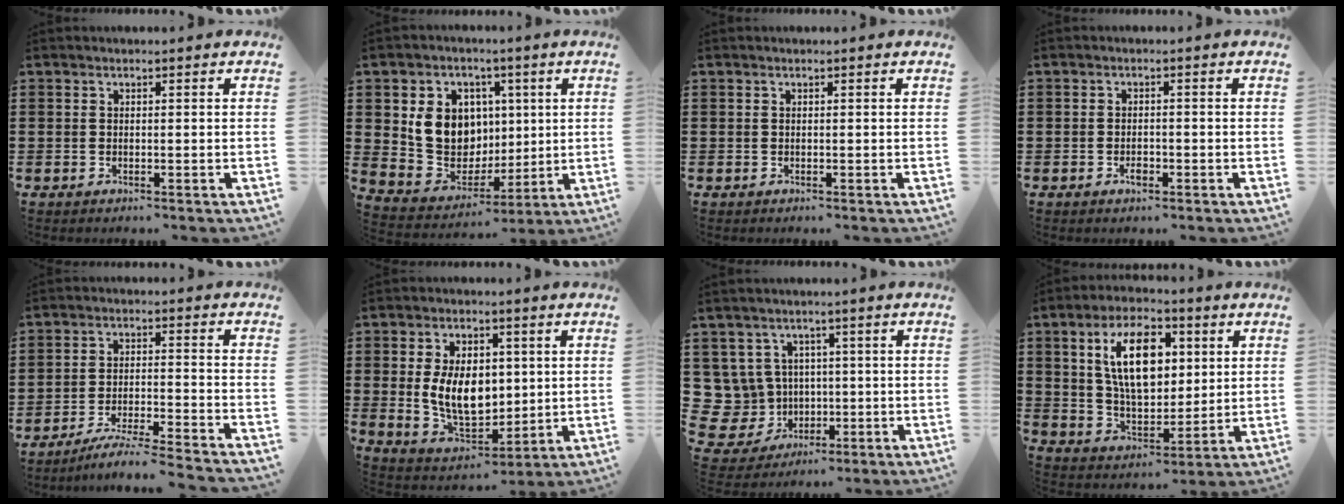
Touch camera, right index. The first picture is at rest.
{"total": 10.1, "force": [2.2, 9.0, 4.1], "torque": [-0.101, 0.004, 0.046]}
{"total": 0.0}
{"total": 1.8, "force": [-0.9, 0.8, 1.4], "torque": [-0.027, 0.001, -0.015]}
{"total": 5.4, "force": [-5.1, -0.6, 1.8], "torque": [-0.036, -0.015, -0.100]}
{"total": 9.7, "force": [0.9, 6.4, 7.2], "torque": [-0.137, 0.003, 0.014]}
{"total": 7.6, "force": [0.7, 7.4, 1.5], "torque": [-0.100, -0.010, 0.015]}
{"total": 12.5, "force": [3.8, 6.8, 9.8], "torque": [-0.184, 0.011, 0.064]}